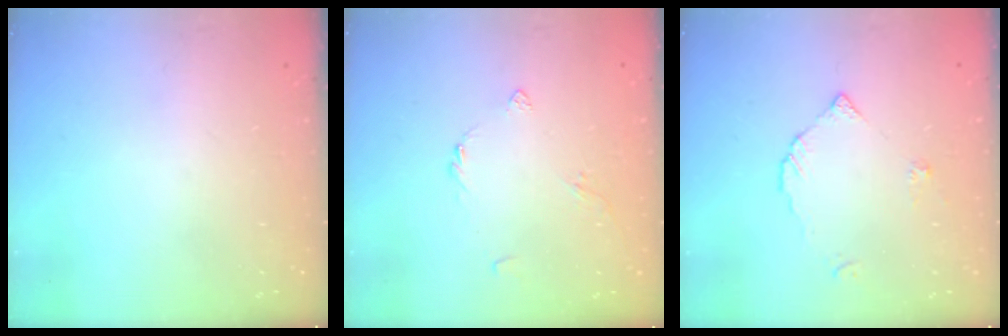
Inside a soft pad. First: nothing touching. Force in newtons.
{"total": 3.4, "press": 3.4, "slide": 0.5}
{"total": 3.0, "press": 3.0, "slide": 0.2}